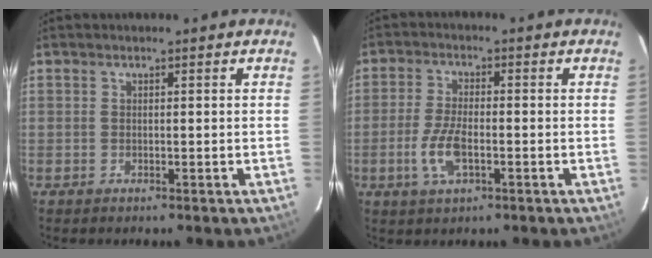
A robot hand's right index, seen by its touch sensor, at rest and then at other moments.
{"total": 6.7, "force": [-2.3, 2.6, 5.7], "torque": [-0.125, -0.004, -0.044]}